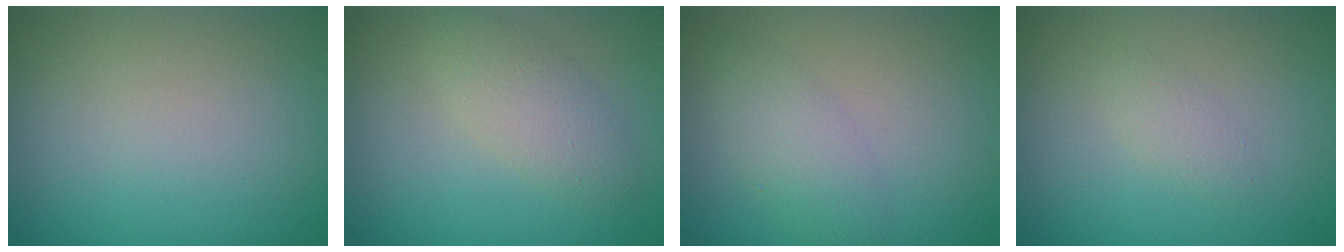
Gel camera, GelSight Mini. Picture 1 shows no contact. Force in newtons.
{"total": 2.6, "press": 2.6, "slide": 0.2}
{"total": 2.5, "press": 2.5, "slide": 0.1}
{"total": 1.1, "press": 1.1, "slide": 0.1}